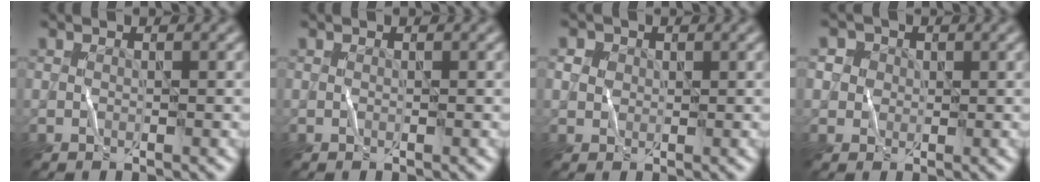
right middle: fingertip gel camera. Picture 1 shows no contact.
{"total": 0.0}
{"total": 1.7, "force": [0.8, 1.5, 0.4], "torque": [-0.012, 0.009, 0.001]}
{"total": 2.4, "force": [1.2, 2.1, 0.4], "torque": [-0.006, 0.007, -0.001]}